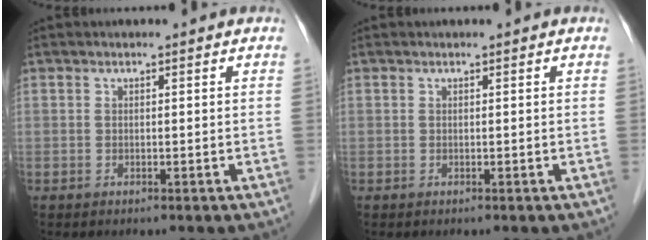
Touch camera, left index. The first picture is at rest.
{"total": 0.0}